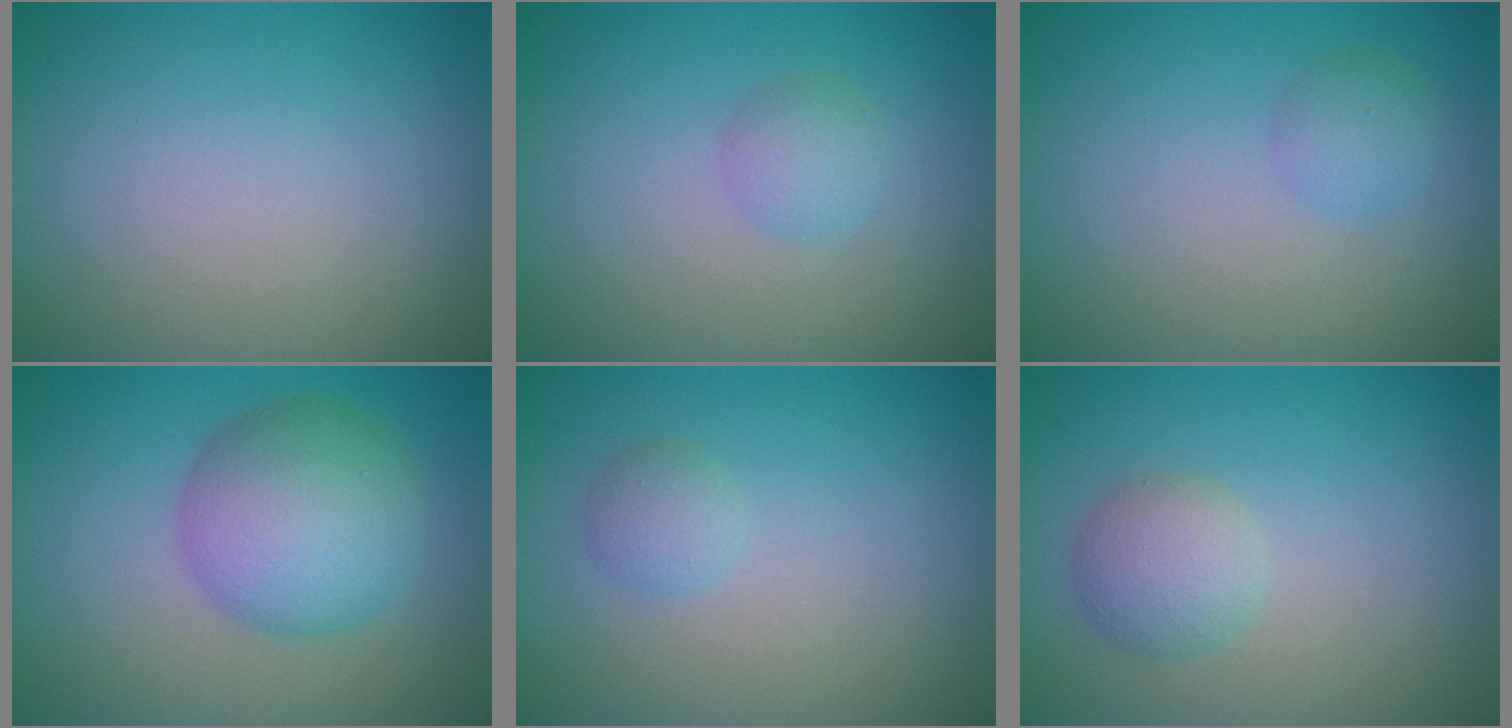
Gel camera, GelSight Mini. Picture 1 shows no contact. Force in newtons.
{"total": 1.7, "press": 1.7, "slide": 0.0}
{"total": 1.6, "press": 1.6, "slide": 0.1}
{"total": 6.9, "press": 6.9, "slide": 0.1}
{"total": 1.3, "press": 1.3, "slide": 0.0}
{"total": 2.7, "press": 2.7, "slide": 0.1}